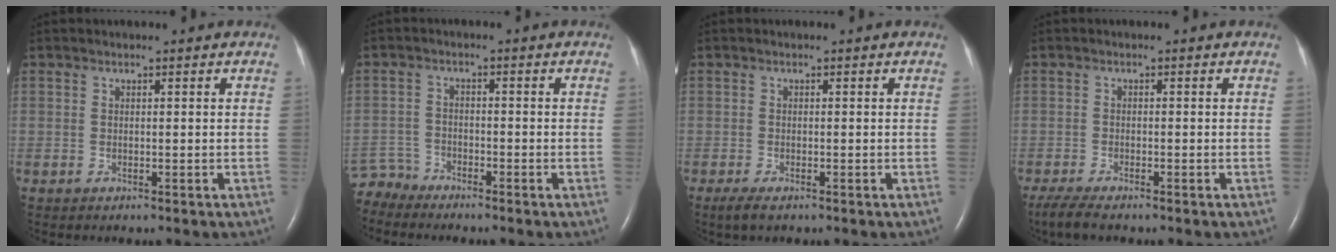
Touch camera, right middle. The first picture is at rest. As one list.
[{"total": 3.9, "force": [-3.8, 0.3, -0.6], "torque": [0.010, -0.010, -0.072]}, {"total": 2.1, "force": [-1.4, 0.6, 1.5], "torque": [-0.035, -0.007, -0.025]}, {"total": 4.1, "force": [-3.3, 0.6, 2.4], "torque": [-0.050, -0.013, -0.055]}]